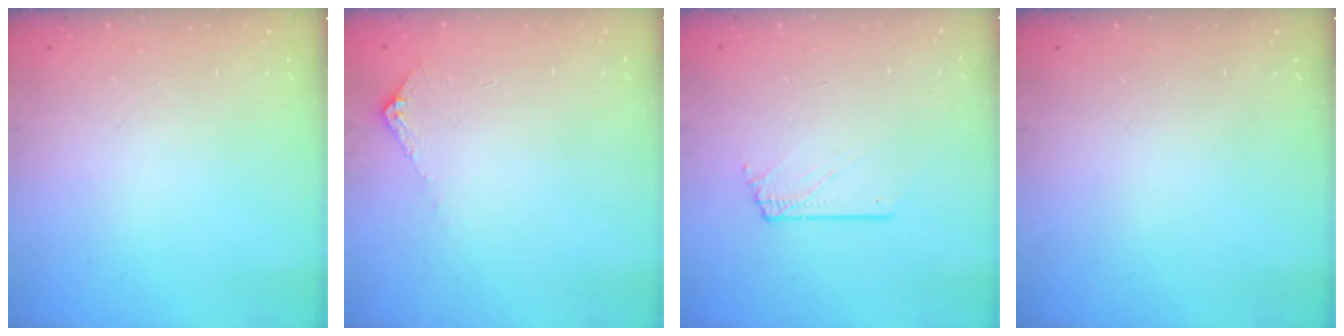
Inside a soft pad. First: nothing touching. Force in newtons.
{"total": 5.8, "press": 5.8, "slide": 0.8}
{"total": 1.5, "press": 1.5, "slide": 0.1}
{"total": 0.0}